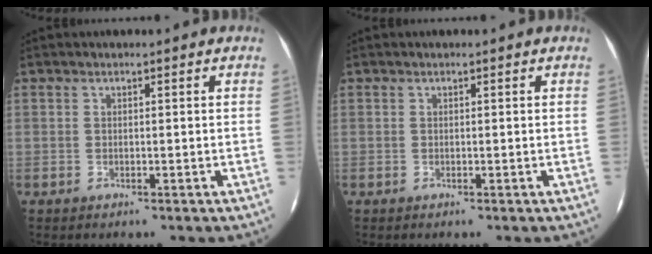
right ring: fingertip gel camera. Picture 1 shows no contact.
{"total": 0.0}